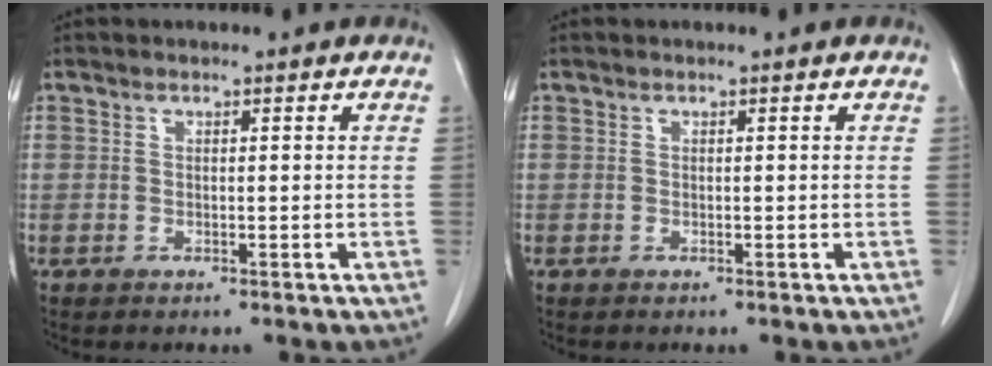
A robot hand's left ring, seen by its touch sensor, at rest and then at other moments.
{"total": 0.0}